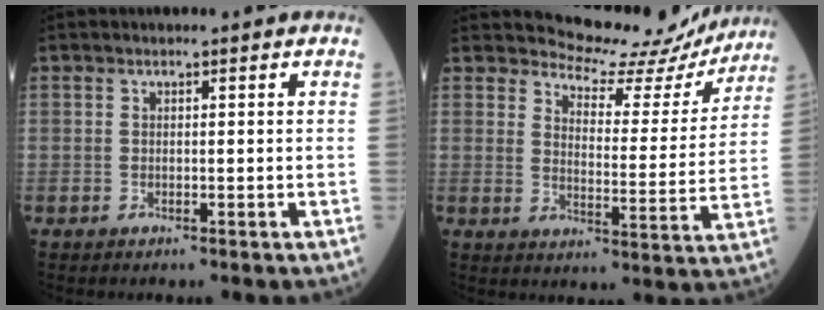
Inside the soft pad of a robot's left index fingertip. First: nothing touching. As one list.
[{"total": 12.9, "force": [12.4, 3.6, 0.7], "torque": [0.001, -0.027, 0.143]}]